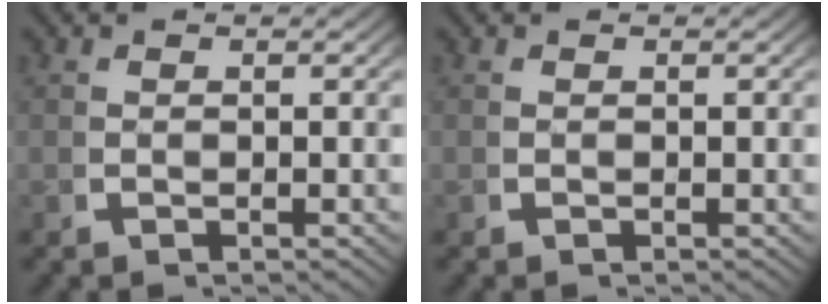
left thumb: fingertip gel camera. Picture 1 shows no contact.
{"total": 0.0}